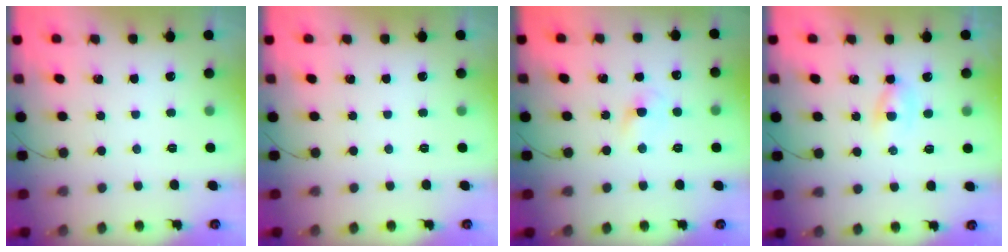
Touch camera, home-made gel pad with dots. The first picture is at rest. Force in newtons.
{"total": 0.0}
{"total": 3.0, "press": 2.8, "slide": 1.2}
{"total": 2.3, "press": 2.1, "slide": 0.9}